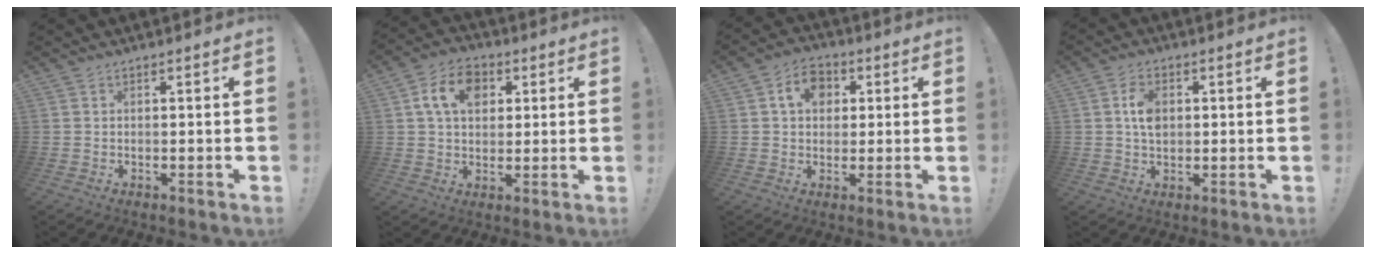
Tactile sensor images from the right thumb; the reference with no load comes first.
{"total": 11.6, "force": [3.6, 8.4, 7.0], "torque": [-0.116, 0.011, 0.070]}
{"total": 8.8, "force": [2.5, 6.9, 4.9], "torque": [-0.076, 0.009, 0.045]}
{"total": 6.2, "force": [0.7, 4.3, 4.4], "torque": [-0.069, 0.007, 0.014]}